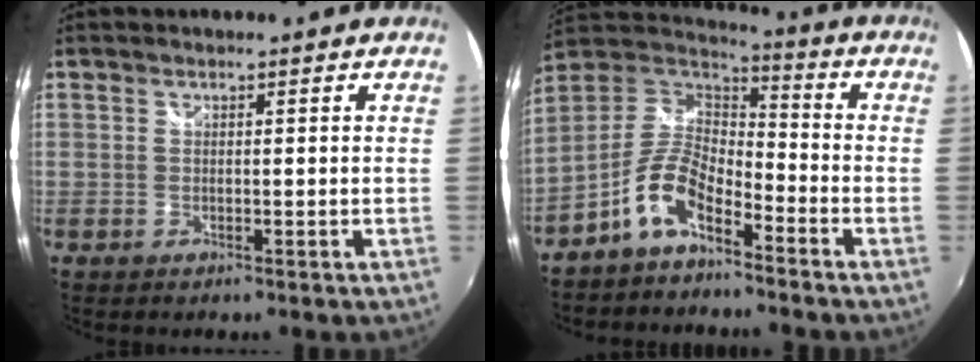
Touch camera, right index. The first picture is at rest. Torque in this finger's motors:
{"motor_torque": [0.39, -0.41, 0.57, 0.12]}